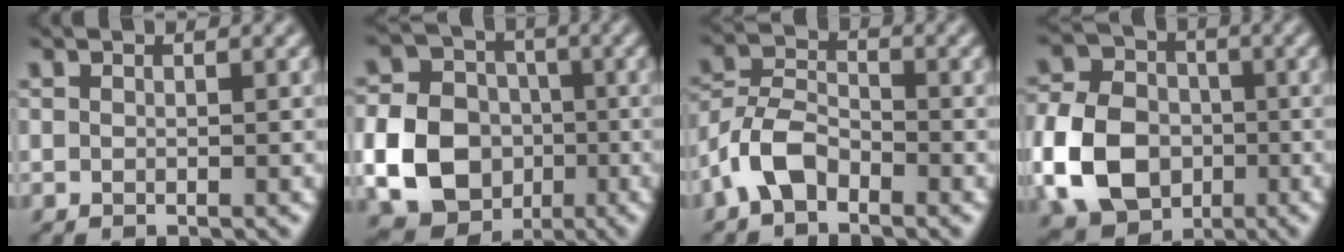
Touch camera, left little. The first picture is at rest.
{"total": 12.3, "force": [-2.7, 10.6, 5.5], "torque": [-0.125, -0.035, -0.066]}
{"total": 4.2, "force": [-2.6, 2.2, 2.5], "torque": [-0.053, 0.012, -0.060]}
{"total": 9.9, "force": [-2.6, 7.6, 5.8], "torque": [-0.136, -0.003, -0.059]}